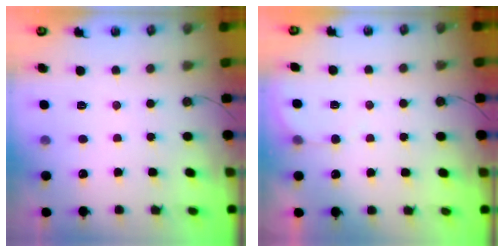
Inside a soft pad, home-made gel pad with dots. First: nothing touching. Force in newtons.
{"total": 3.2, "press": 2.9, "slide": 1.4}